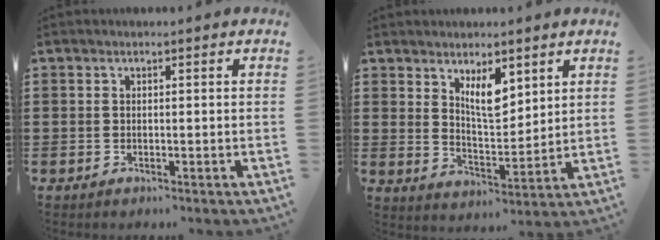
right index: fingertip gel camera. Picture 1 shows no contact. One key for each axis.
{"total": 6.4, "fx": 3.9, "fy": 2.4, "fz": 4.5, "tx": -0.081, "ty": -0.012, "tz": 0.065}